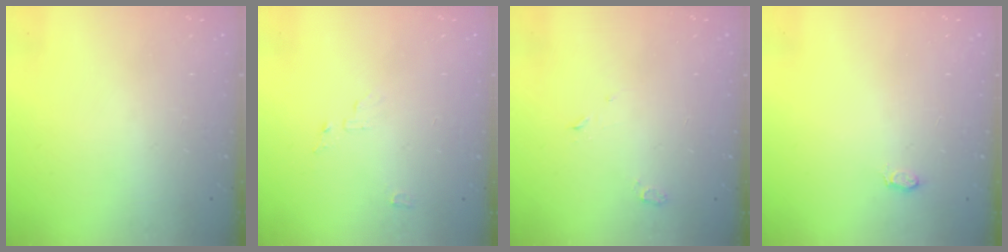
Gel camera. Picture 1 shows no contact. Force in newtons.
{"total": 4.7, "press": 4.6, "slide": 0.6}
{"total": 2.8, "press": 2.7, "slide": 0.7}
{"total": 3.3, "press": 3.3, "slide": 0.4}